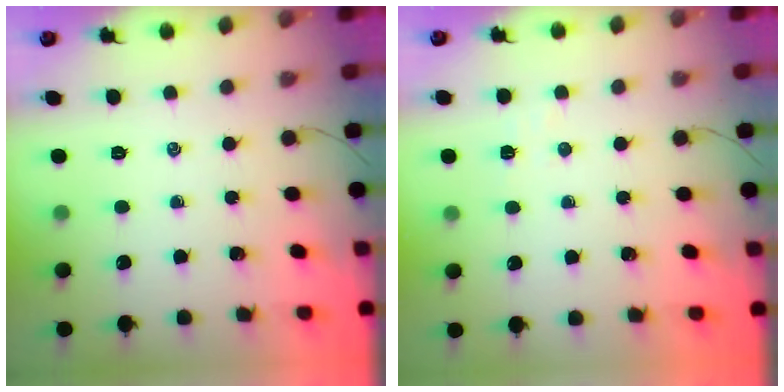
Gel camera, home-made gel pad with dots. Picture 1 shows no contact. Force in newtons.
{"total": 2.9, "press": 2.8, "slide": 0.6}